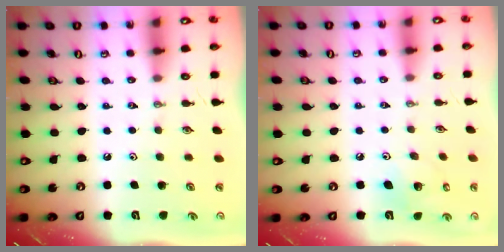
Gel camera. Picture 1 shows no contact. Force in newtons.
{"total": 8.5, "press": 8.3, "slide": 2.0}